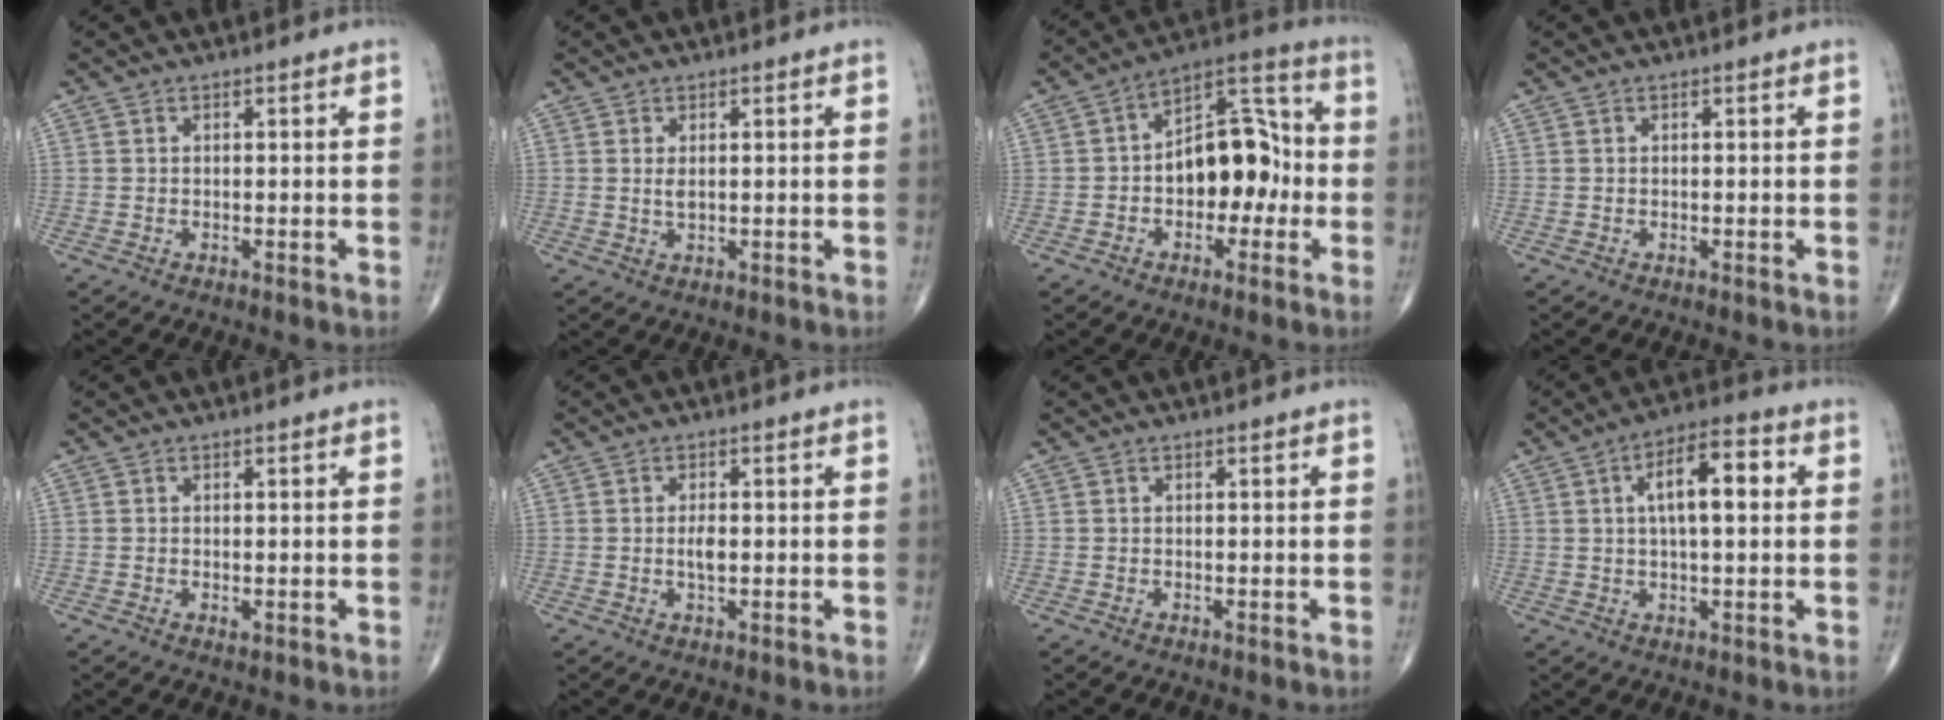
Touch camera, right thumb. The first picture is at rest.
{"total": 1.6, "force": [0.3, 0.7, 1.3], "torque": [-0.022, -0.006, 0.008]}
{"total": 14.3, "force": [-1.7, 8.8, 11.2], "torque": [-0.132, 0.045, -0.033]}
{"total": 0.0}
{"total": 0.9, "force": [-0.1, 0.5, 0.7], "torque": [-0.013, -0.003, -0.003]}
{"total": 2.4, "force": [-0.1, 1.1, 2.2], "torque": [-0.040, 0.000, -0.002]}
{"total": 0.0}
{"total": 10.3, "force": [2.0, 4.0, 9.3], "torque": [-0.139, 0.018, 0.024]}